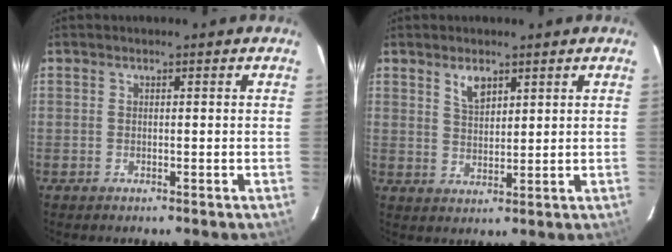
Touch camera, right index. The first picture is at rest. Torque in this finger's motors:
{"motor_torque": [0.39, 0.28, 0.07, 0.05]}